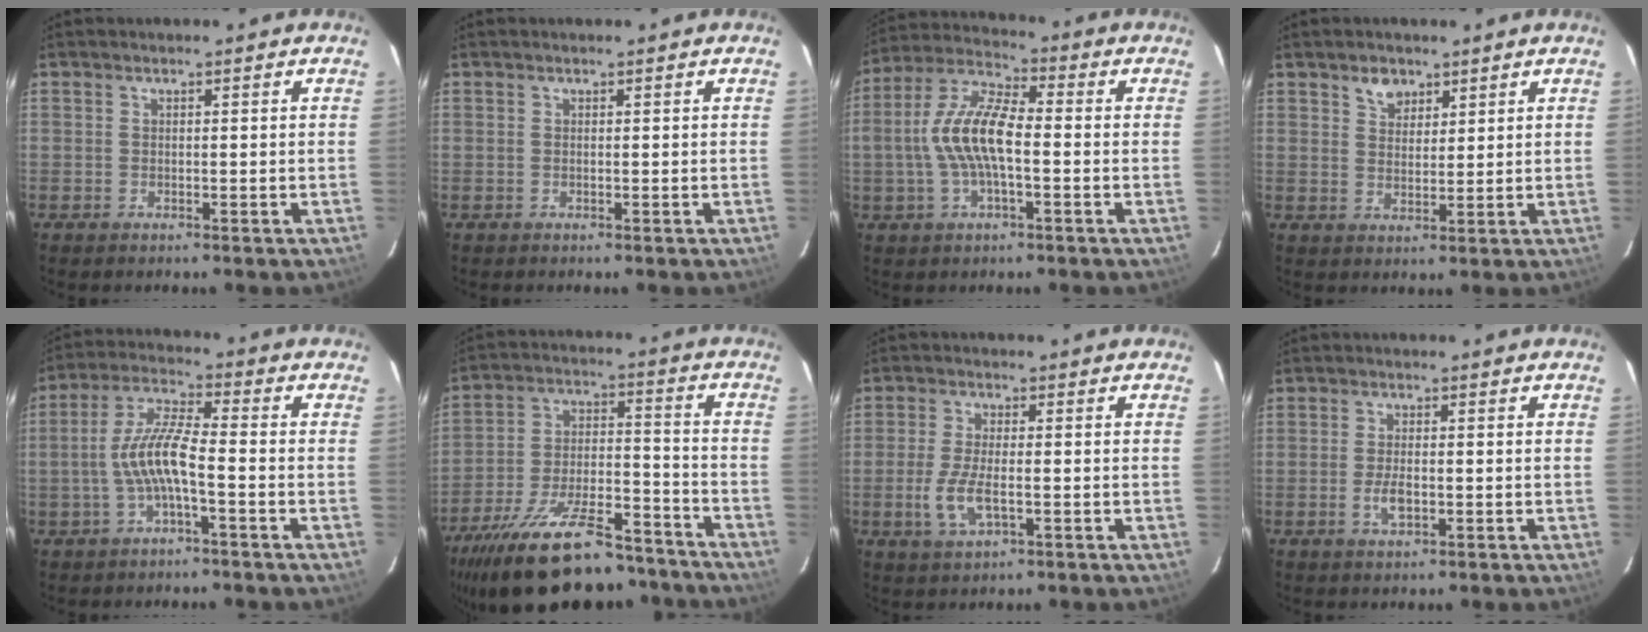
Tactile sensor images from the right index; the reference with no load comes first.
{"total": 0.0}
{"total": 11.8, "force": [-1.6, 4.4, 10.9], "torque": [-0.227, 0.013, -0.033]}
{"total": 3.9, "force": [2.6, 2.6, 1.4], "torque": [-0.015, 0.007, 0.047]}
{"total": 8.4, "force": [-2.5, 1.3, 7.9], "torque": [-0.176, 0.011, -0.045]}
{"total": 26.4, "force": [-21.1, 9.0, 13.1], "torque": [-0.248, -0.013, -0.306]}
{"total": 6.7, "force": [-2.1, 2.5, 5.9], "torque": [-0.129, -0.007, -0.039]}
{"total": 3.5, "force": [-1.1, 1.5, 3.0], "torque": [-0.062, -0.002, -0.020]}